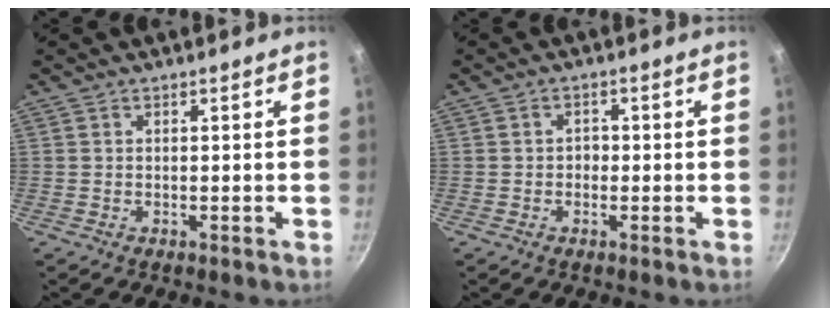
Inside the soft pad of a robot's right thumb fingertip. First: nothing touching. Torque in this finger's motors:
{"motor_torque": [-0.67, 0.12, 0.09, -0.01, 0.03]}